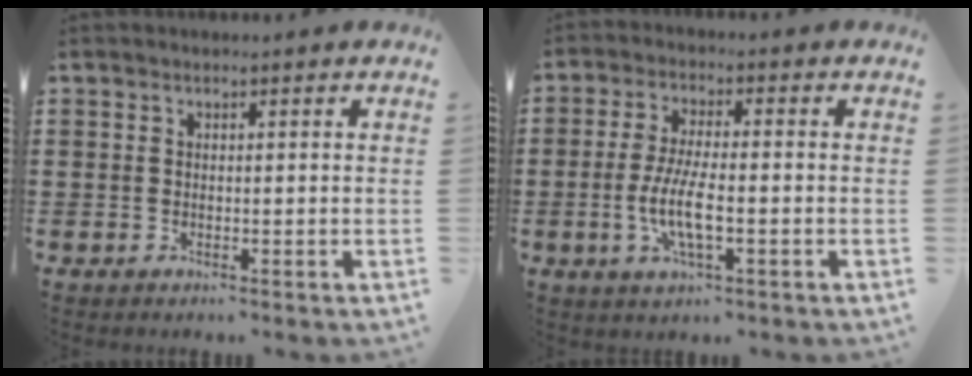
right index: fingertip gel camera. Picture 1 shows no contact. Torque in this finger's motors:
{"motor_torque": [1.61, 0.53, 0.52, 0.21]}